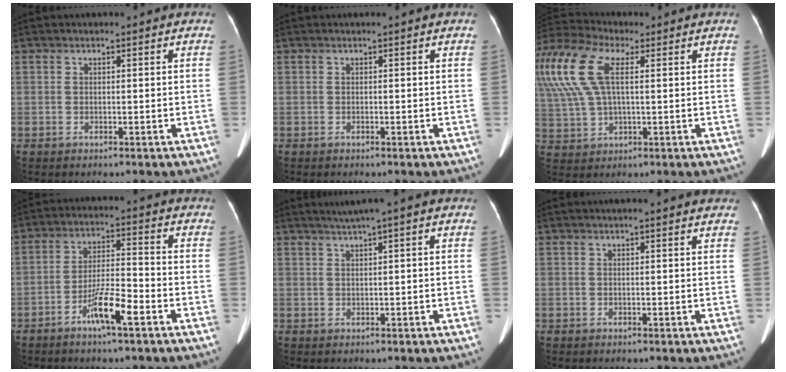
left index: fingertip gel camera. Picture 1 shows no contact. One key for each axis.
{"total": 0.0}
{"total": 20.2, "fx": 7.5, "fy": 10.2, "fz": 15.7, "tx": -0.411, "ty": 0.051, "tz": 0.141}
{"total": 7.1, "fx": -4.0, "fy": 0.5, "fz": 5.9, "tx": -0.115, "ty": 0.000, "tz": -0.073}
{"total": 2.7, "fx": 1.6, "fy": -0.4, "fz": 2.1, "tx": -0.045, "ty": 0.013, "tz": 0.033}
{"total": 5.5, "fx": 4.8, "fy": 0.6, "fz": 2.5, "tx": -0.033, "ty": 0.022, "tz": 0.051}